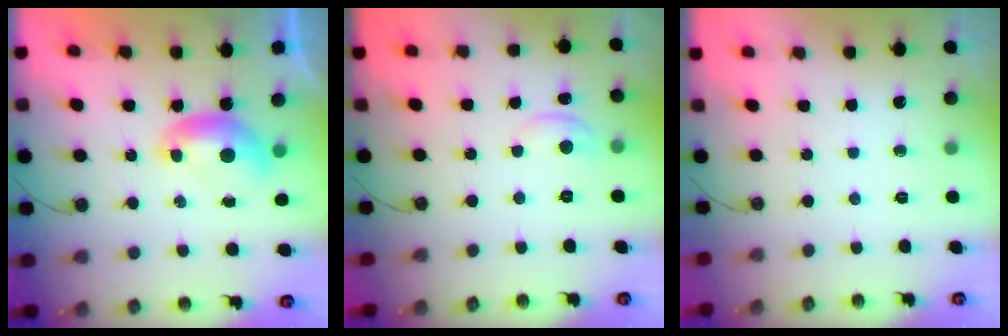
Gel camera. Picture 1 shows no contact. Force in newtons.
{"total": 0.8, "press": 0.7, "slide": 0.4}
{"total": 0.0}